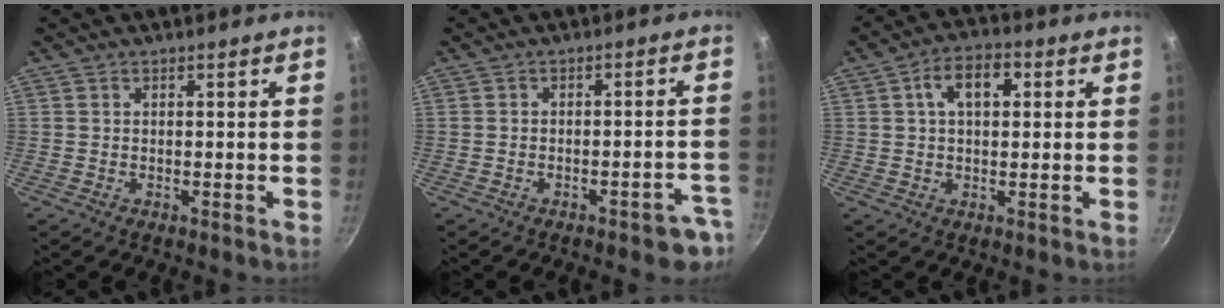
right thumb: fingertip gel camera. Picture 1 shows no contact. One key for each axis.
{"total": 6.7, "fx": -4.0, "fy": 2.8, "fz": 4.6, "tx": -0.014, "ty": 0.044, "tz": -0.032}
{"total": 7.8, "fx": 1.9, "fy": 4.6, "fz": 5.9, "tx": -0.076, "ty": 0.015, "tz": 0.024}